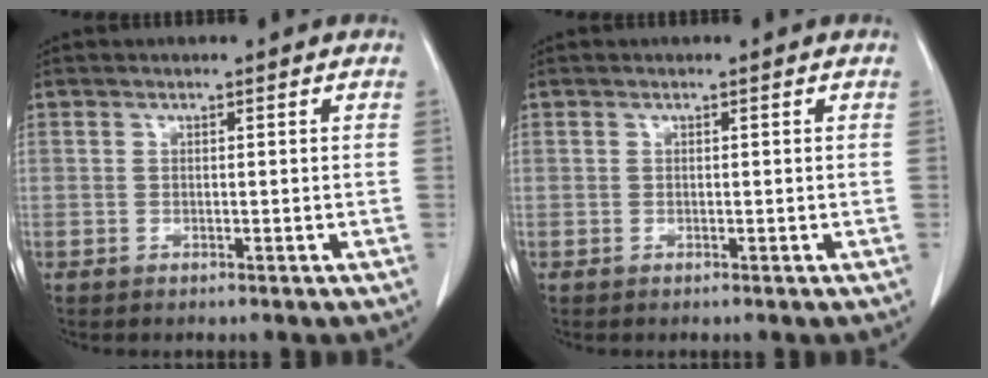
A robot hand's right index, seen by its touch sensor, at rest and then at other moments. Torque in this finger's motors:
{"motor_torque": [-0.01, 0.01, 0.00, 0.00]}